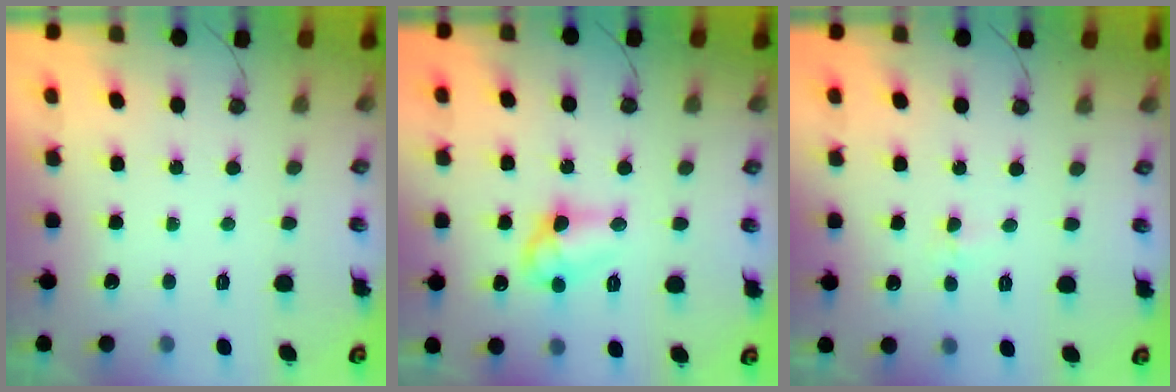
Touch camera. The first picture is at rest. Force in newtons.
{"total": 11.1, "press": 11.0, "slide": 0.7}
{"total": 3.9, "press": 2.2, "slide": 3.2}